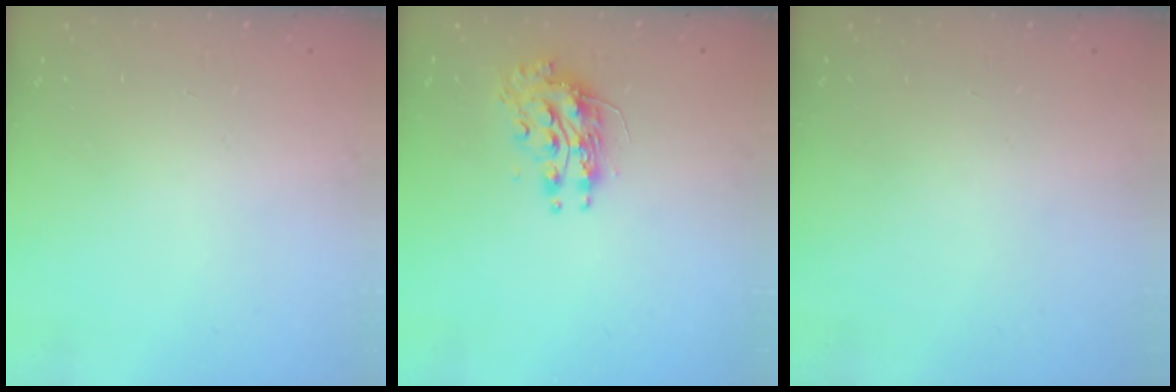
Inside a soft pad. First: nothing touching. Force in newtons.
{"total": 10.5, "press": 10.5, "slide": 0.3}
{"total": 0.0}